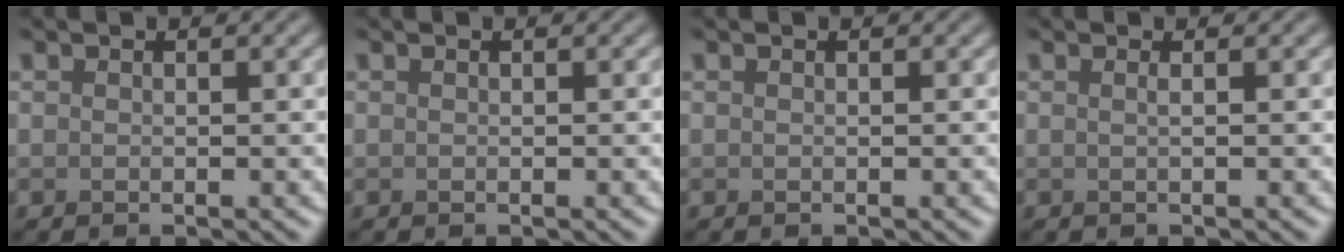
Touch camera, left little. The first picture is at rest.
{"total": 0.0}
{"total": 0.0}
{"total": 0.9, "force": [0.2, 0.4, 0.8], "torque": [-0.009, -0.001, -0.006]}